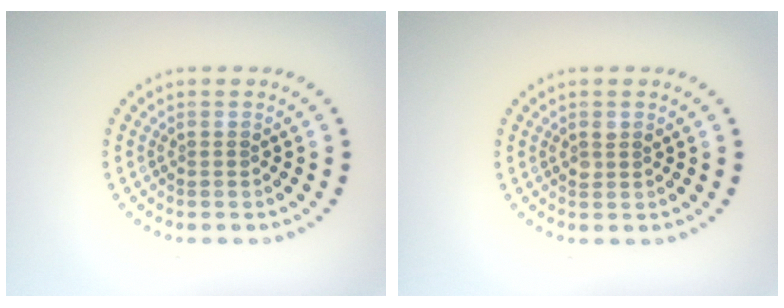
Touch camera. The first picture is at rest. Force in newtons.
{"total": 1.0, "press": 1.0, "slide": 0.2}